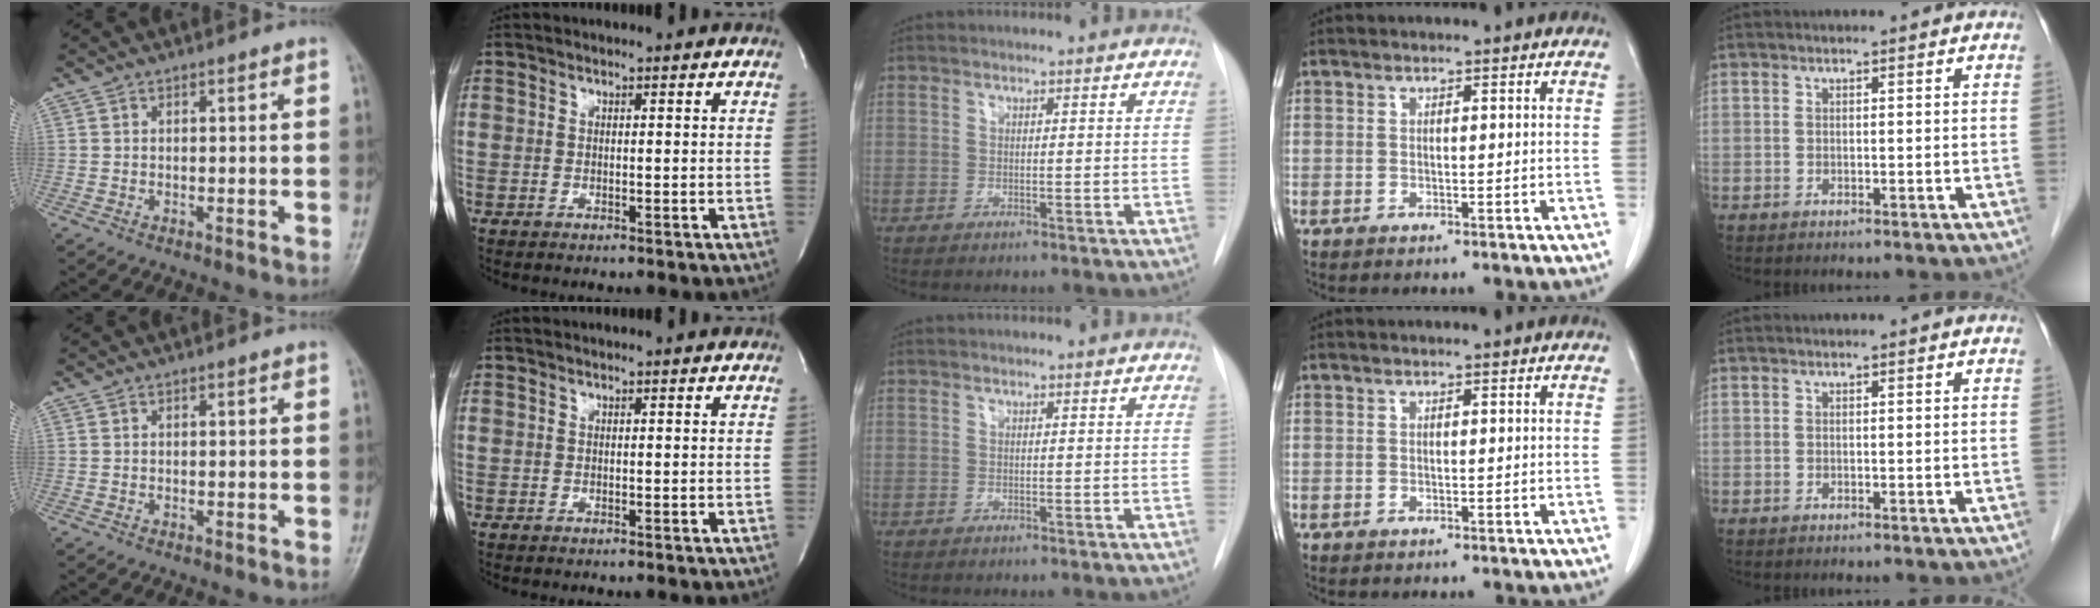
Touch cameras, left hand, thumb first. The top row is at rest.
{}